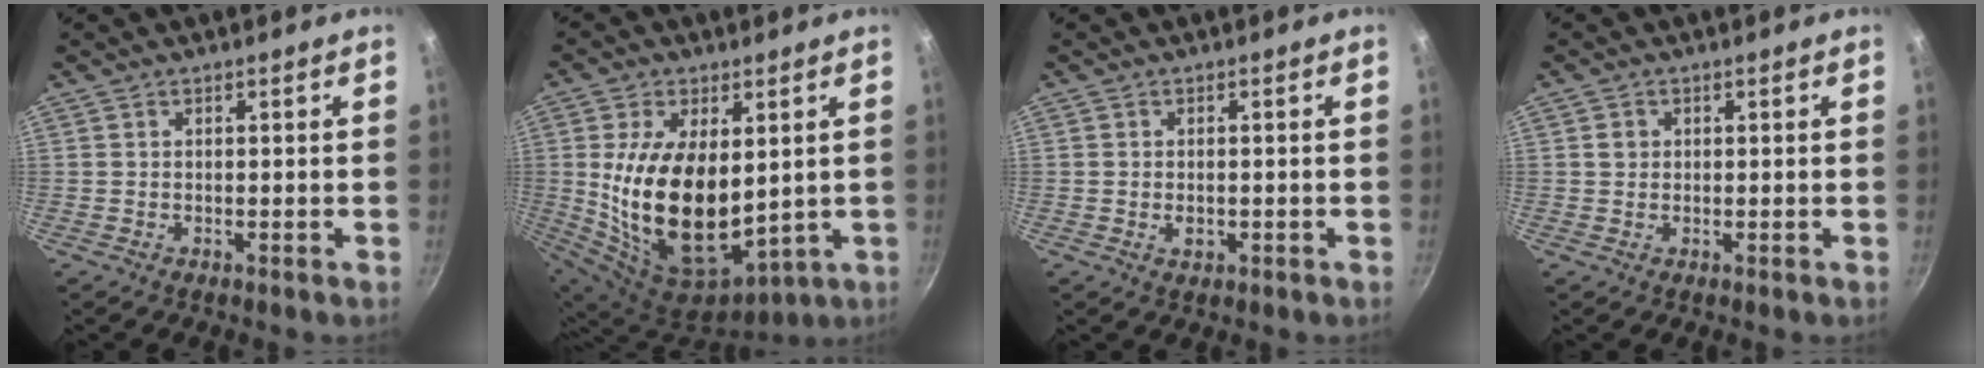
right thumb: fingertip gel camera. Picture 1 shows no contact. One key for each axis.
{"total": 20.8, "fx": 1.8, "fy": 12.1, "fz": 16.8, "tx": -0.301, "ty": -0.031, "tz": 0.056}
{"total": 2.0, "fx": -0.5, "fy": 1.4, "fz": 1.4, "tx": -0.021, "ty": -0.001, "tz": -0.007}
{"total": 1.6, "fx": 0.3, "fy": 1.5, "fz": 0.6, "tx": -0.004, "ty": 0.004, "tz": 0.003}